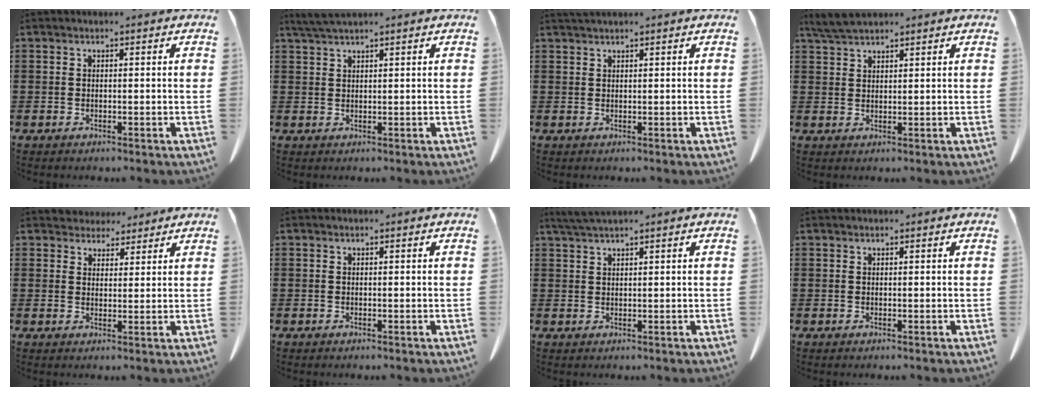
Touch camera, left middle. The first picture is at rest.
{"total": 2.5, "force": [2.1, -0.1, 1.4], "torque": [-0.031, 0.000, 0.040]}
{"total": 1.3, "force": [1.2, 0.0, 0.5], "torque": [-0.012, -0.002, 0.023]}
{"total": 3.7, "force": [3.2, 0.7, 1.7], "torque": [-0.043, -0.003, 0.061]}
{"total": 3.6, "force": [3.3, 1.4, 0.0], "torque": [-0.013, -0.003, 0.065]}
{"total": 0.0}
{"total": 2.3, "force": [2.0, -0.1, 1.2], "torque": [-0.028, 0.000, 0.038]}
{"total": 0.0}